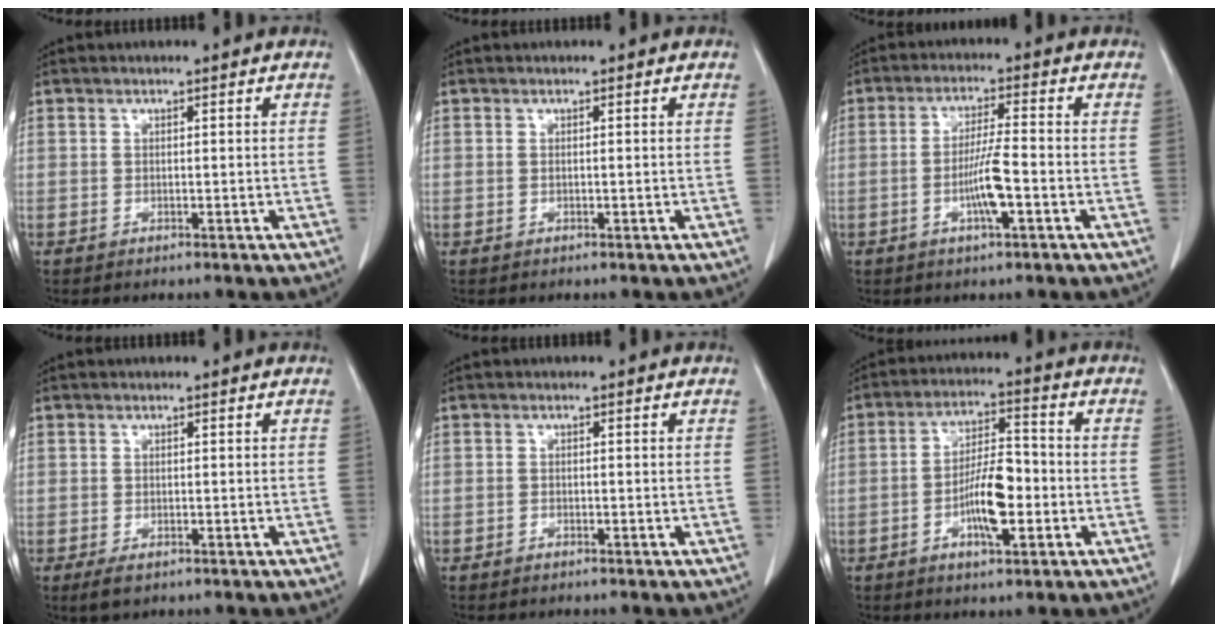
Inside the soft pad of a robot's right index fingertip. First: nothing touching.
{"total": 0.0}
{"total": 6.1, "force": [-2.0, 0.2, 5.8], "torque": [-0.114, -0.001, -0.037]}
{"total": 2.1, "force": [-1.1, 1.2, 1.3], "torque": [-0.024, -0.002, -0.012]}
{"total": 0.6, "force": [-0.6, 0.2, 0.1], "torque": [-0.004, 0.001, -0.009]}
{"total": 8.8, "force": [-2.5, 2.5, 8.0], "torque": [-0.150, 0.007, -0.045]}